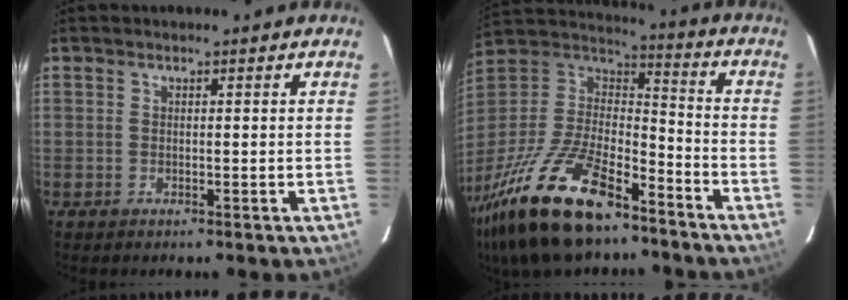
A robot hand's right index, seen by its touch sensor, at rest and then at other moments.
{"total": 28.1, "force": [-18.8, 11.2, 17.6], "torque": [-0.371, -0.033, -0.321]}